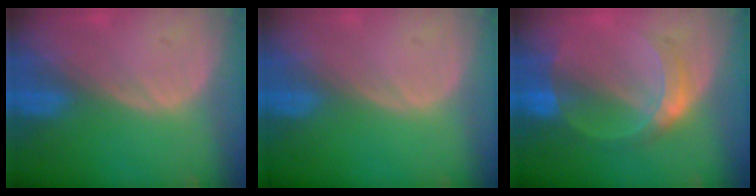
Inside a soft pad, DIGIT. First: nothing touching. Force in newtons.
{"total": 0.0}
{"total": 5.6, "press": 5.6, "slide": 0.1}